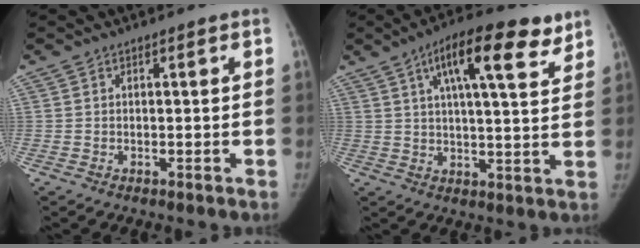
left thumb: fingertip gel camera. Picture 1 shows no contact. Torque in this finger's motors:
{"motor_torque": [0.39, 0.03, 1.61, -0.80, 0.10]}